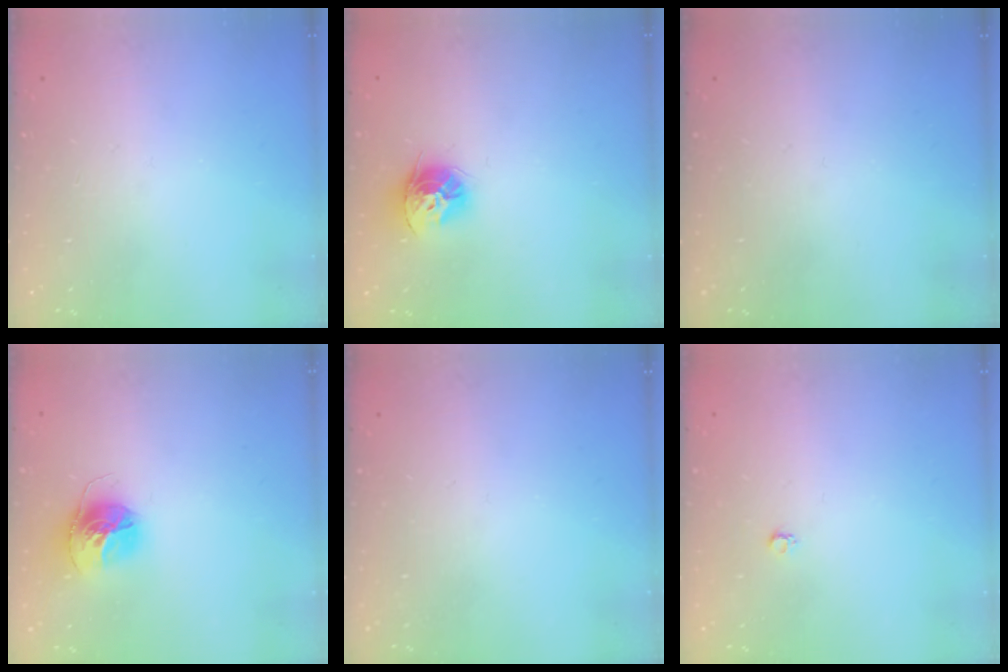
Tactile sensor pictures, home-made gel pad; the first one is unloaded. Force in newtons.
{"total": 11.1, "press": 11.0, "slide": 0.9}
{"total": 0.0}
{"total": 13.9, "press": 13.8, "slide": 1.4}
{"total": 0.0}
{"total": 2.6, "press": 2.6, "slide": 0.4}